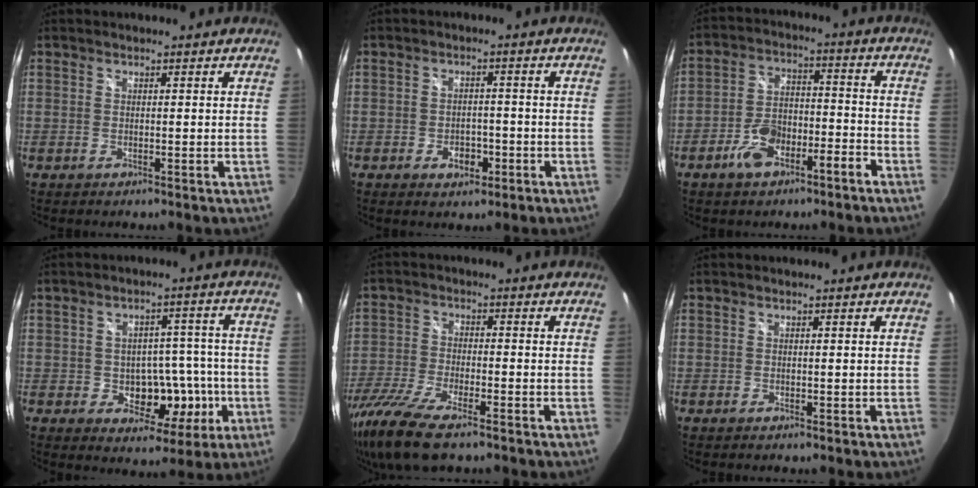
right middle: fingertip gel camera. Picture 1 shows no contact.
{"total": 4.2, "force": [-2.0, 2.9, 2.3], "torque": [-0.043, 0.002, -0.023]}
{"total": 9.5, "force": [-6.1, 4.2, 5.9], "torque": [-0.117, 0.018, -0.094]}
{"total": 9.6, "force": [-2.7, 7.4, 5.5], "torque": [-0.078, 0.015, -0.023]}
{"total": 13.9, "force": [-10.0, 3.8, 8.9], "torque": [-0.205, -0.048, -0.196]}
{"total": 0.0}